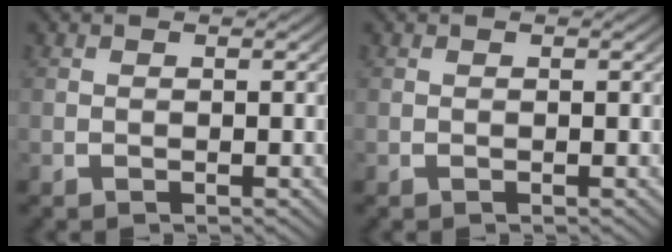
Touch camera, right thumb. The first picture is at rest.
{"total": 0.0}